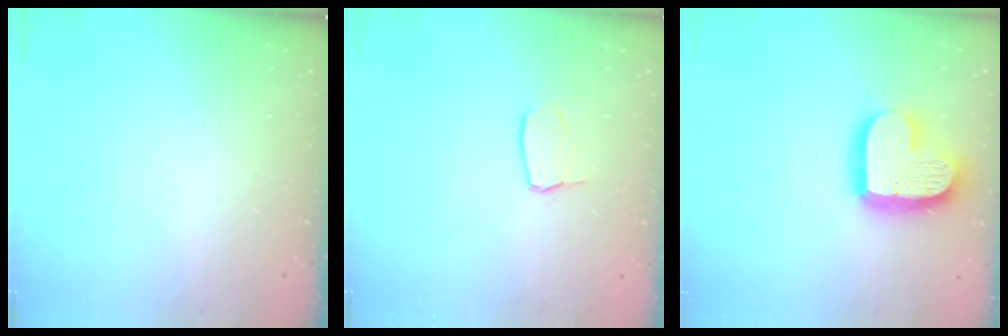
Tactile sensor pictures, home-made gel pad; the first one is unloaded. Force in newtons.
{"total": 3.0, "press": 3.0, "slide": 0.2}
{"total": 17.8, "press": 17.8, "slide": 1.3}